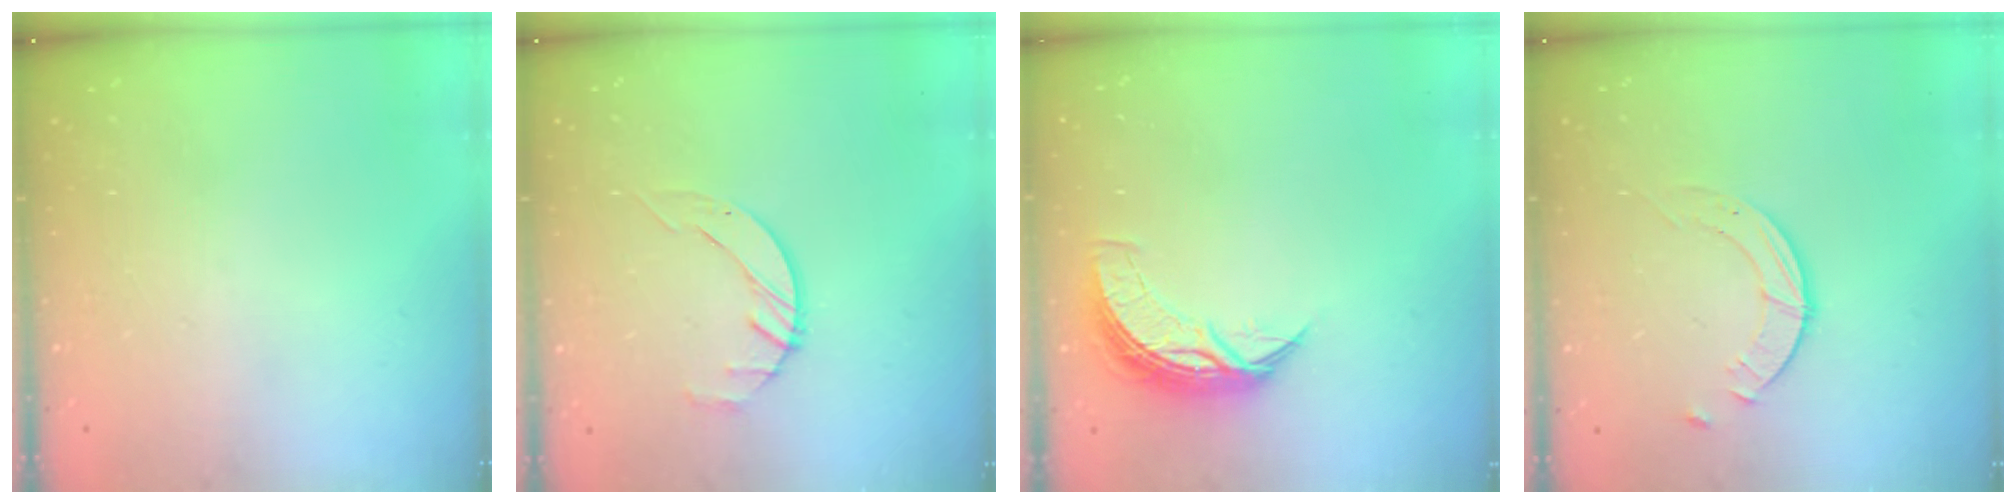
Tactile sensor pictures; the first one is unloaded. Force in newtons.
{"total": 2.1, "press": 2.0, "slide": 0.3}
{"total": 7.5, "press": 7.5, "slide": 0.4}
{"total": 2.3, "press": 2.3, "slide": 0.3}